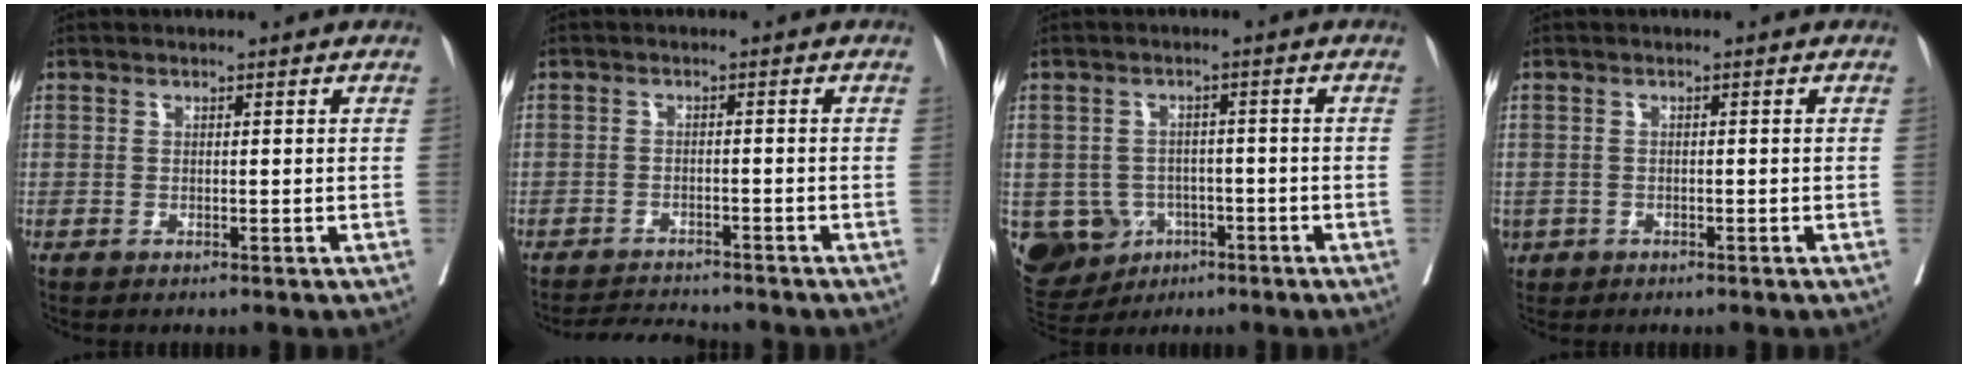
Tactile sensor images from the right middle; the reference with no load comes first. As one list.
[{"total": 5.0, "force": [-4.9, 0.2, 0.7], "torque": [-0.014, -0.013, -0.081]}, {"total": 11.0, "force": [-4.1, 9.7, 3.1], "torque": [-0.087, 0.011, -0.050]}, {"total": 2.3, "force": [-1.3, 1.8, 0.5], "torque": [-0.016, -0.001, -0.020]}]